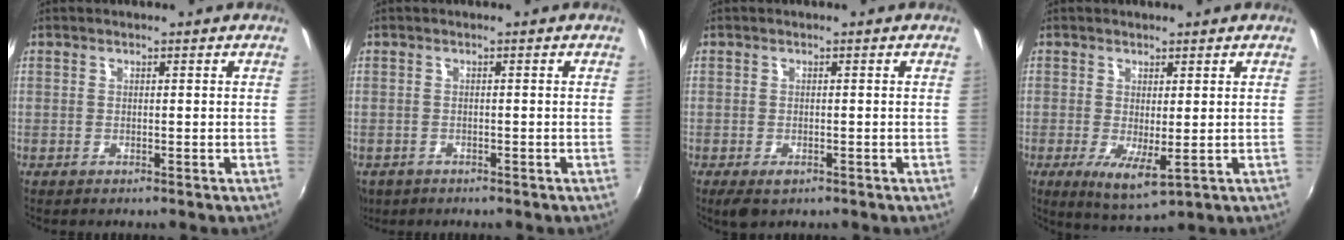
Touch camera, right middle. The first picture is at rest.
{"total": 4.7, "force": [-2.6, 3.3, 2.1], "torque": [-0.052, -0.014, -0.039]}
{"total": 3.0, "force": [-1.7, 1.6, 1.9], "torque": [-0.037, -0.012, -0.026]}
{"total": 5.6, "force": [-0.8, 1.6, 5.3], "torque": [-0.094, -0.018, -0.006]}